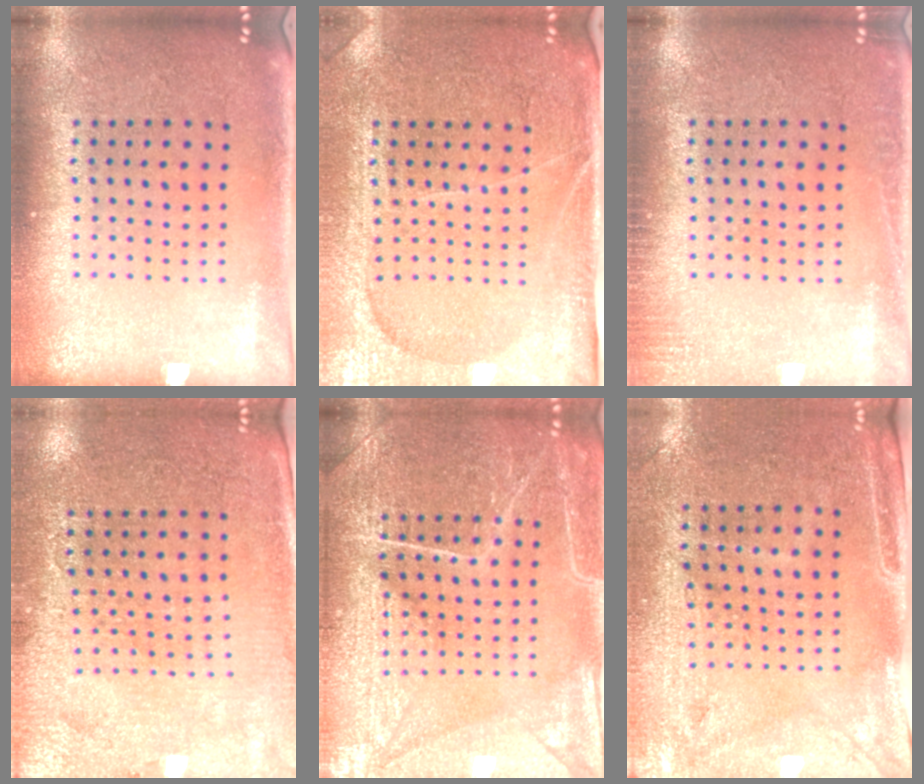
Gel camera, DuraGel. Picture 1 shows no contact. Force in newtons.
{"total": 4.0, "press": 3.7, "slide": 1.6}
{"total": 1.4, "press": 1.4, "slide": 0.4}
{"total": 3.0, "press": 2.9, "slide": 0.8}
{"total": 4.1, "press": 4.1, "slide": 0.4}
{"total": 3.0, "press": 2.6, "slide": 1.5}